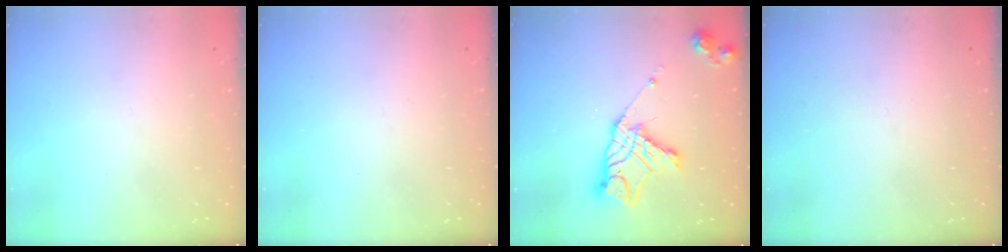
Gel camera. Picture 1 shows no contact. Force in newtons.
{"total": 0.0}
{"total": 14.7, "press": 14.7, "slide": 1.2}
{"total": 0.0}